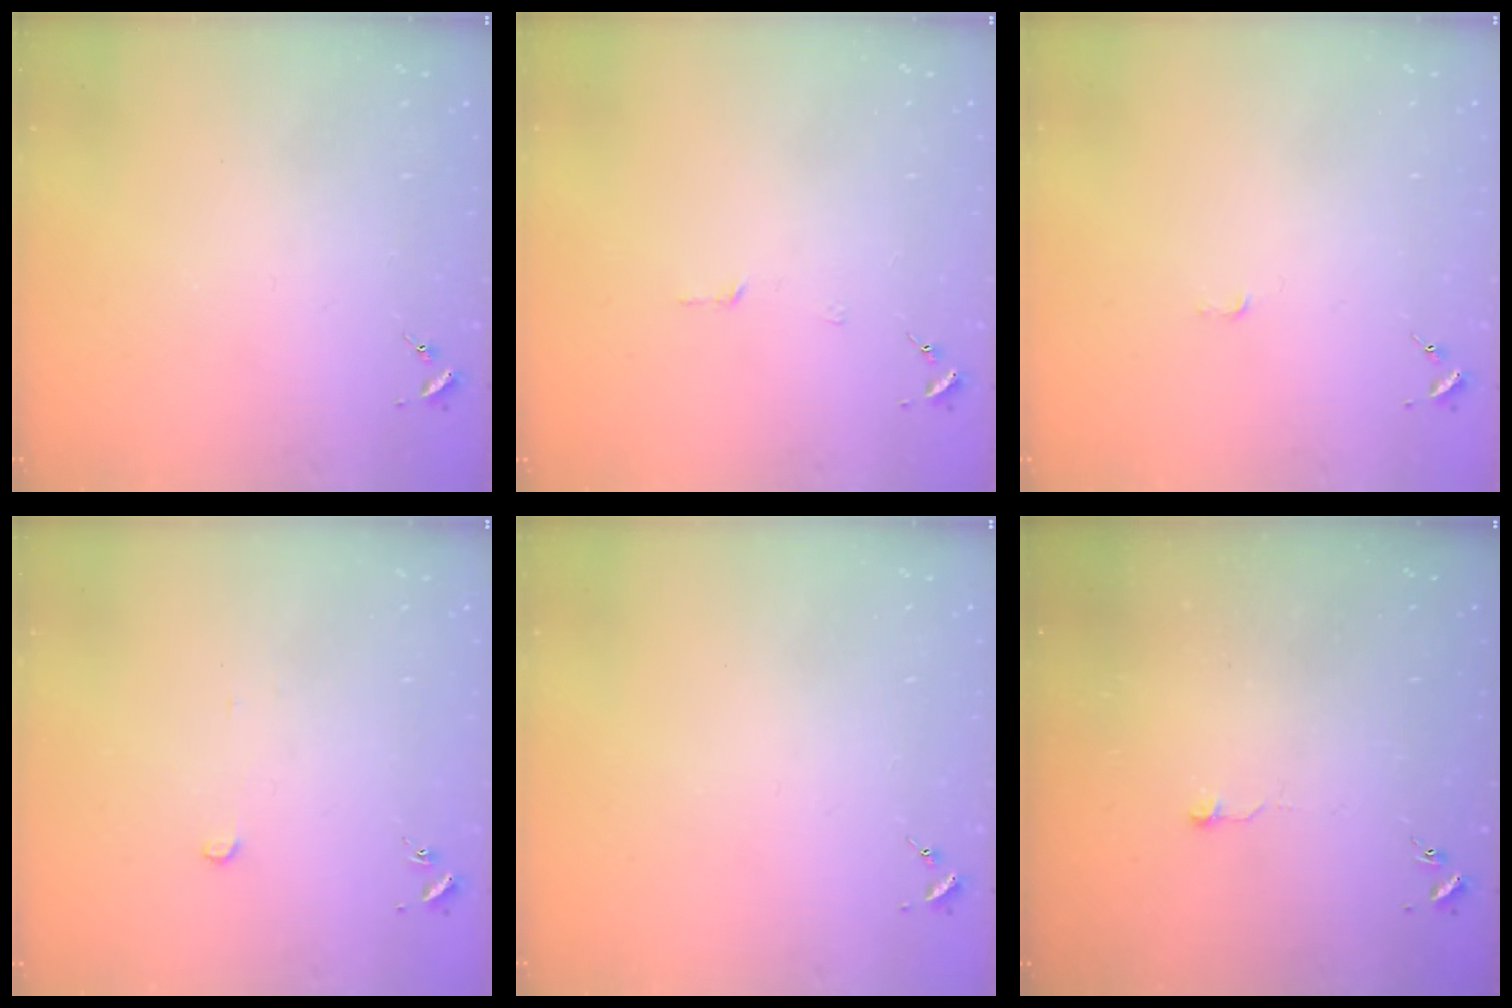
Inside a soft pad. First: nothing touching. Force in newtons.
{"total": 3.0, "press": 3.0, "slide": 0.2}
{"total": 2.3, "press": 2.3, "slide": 0.3}
{"total": 2.4, "press": 2.4, "slide": 0.2}
{"total": 0.0}
{"total": 4.8, "press": 4.8, "slide": 0.4}